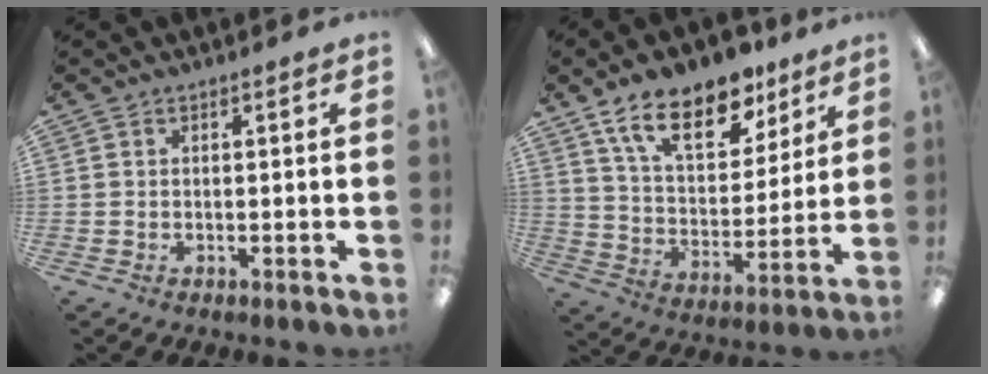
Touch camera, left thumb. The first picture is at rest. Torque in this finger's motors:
{"motor_torque": [0.38, 0.45, 1.28, -1.49, 0.10]}